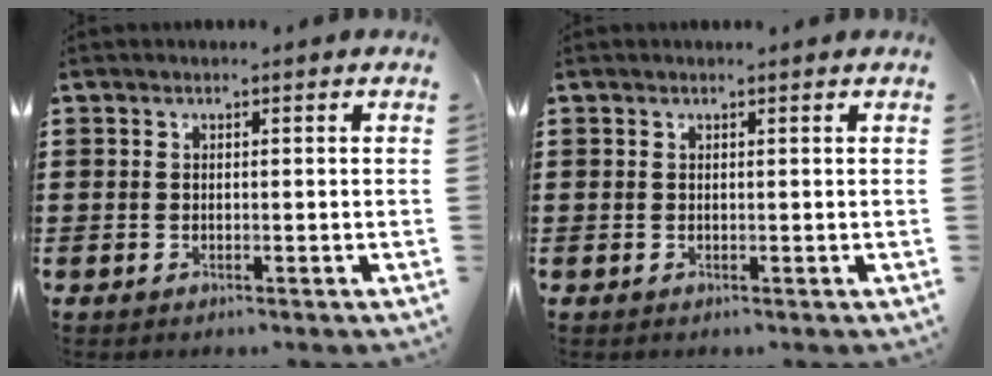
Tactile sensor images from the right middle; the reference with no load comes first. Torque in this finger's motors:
{"motor_torque": [0.03, -0.03, -0.07, -0.01]}